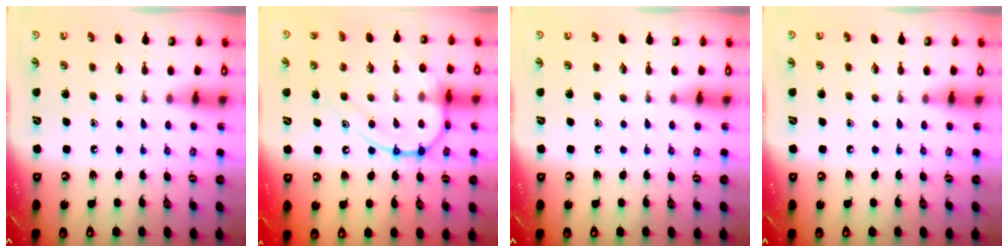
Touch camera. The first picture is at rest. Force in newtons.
{"total": 15.1, "press": 15.1, "slide": 1.4}
{"total": 0.0}
{"total": 0.0}